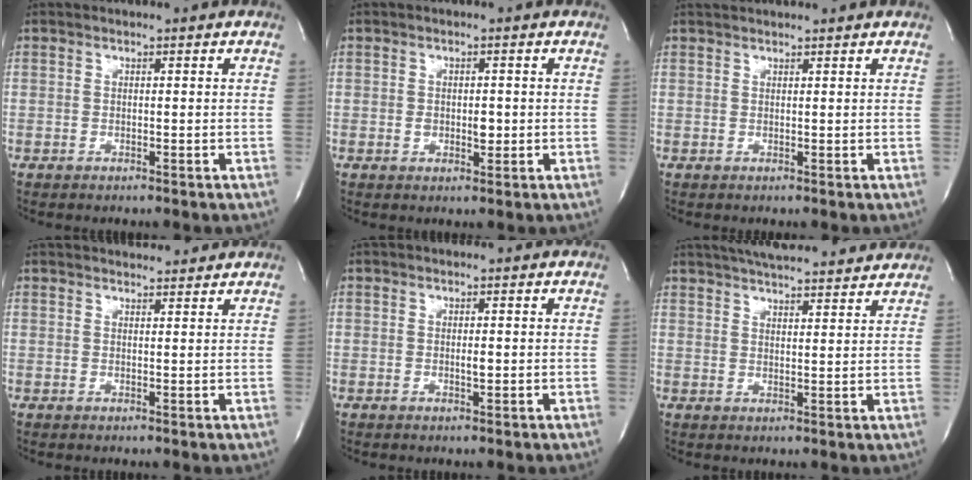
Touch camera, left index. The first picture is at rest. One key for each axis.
{"total": 2.4, "fx": -0.2, "fy": 1.5, "fz": 1.9, "tx": -0.030, "ty": 0.000, "tz": 0.001}
{"total": 3.9, "fx": 3.7, "fy": 0.3, "fz": 1.1, "tx": -0.016, "ty": 0.032, "tz": 0.055}
{"total": 6.1, "fx": 5.9, "fy": 0.9, "fz": 1.3, "tx": -0.018, "ty": 0.019, "tz": 0.072}
{"total": 1.0, "fx": -0.1, "fy": 0.3, "fz": 1.0, "tx": -0.018, "ty": -0.001, "tz": 0.000}
{"total": 16.3, "fx": 14.7, "fy": 2.5, "fz": 6.7, "tx": -0.109, "ty": 0.034, "tz": 0.204}